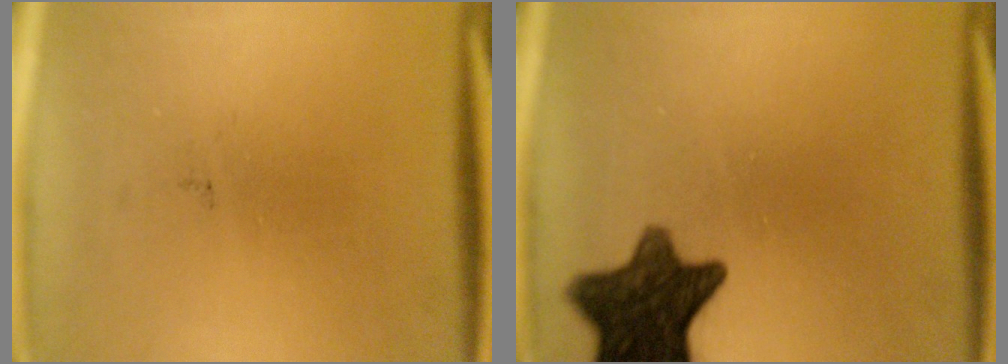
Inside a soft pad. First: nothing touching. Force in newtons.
{"total": 11.4}